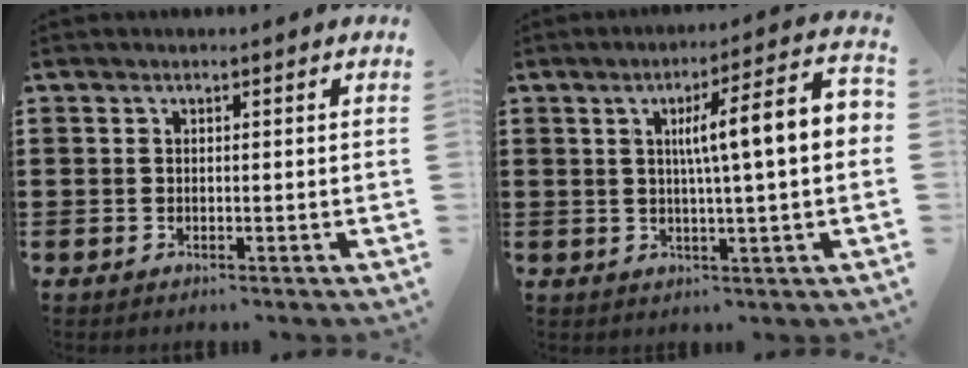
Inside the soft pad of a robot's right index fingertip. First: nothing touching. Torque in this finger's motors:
{"motor_torque": [1.08, -0.55, 0.44, 0.21]}